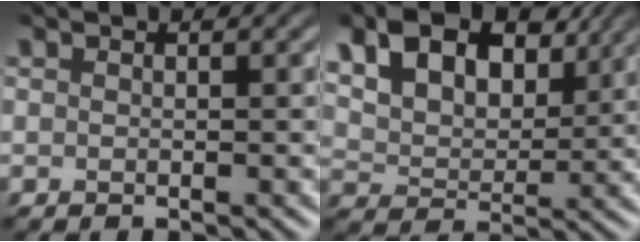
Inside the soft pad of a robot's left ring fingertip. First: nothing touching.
{"total": 11.3, "force": [5.9, 7.0, 6.6], "torque": [-0.128, 0.021, 0.102]}